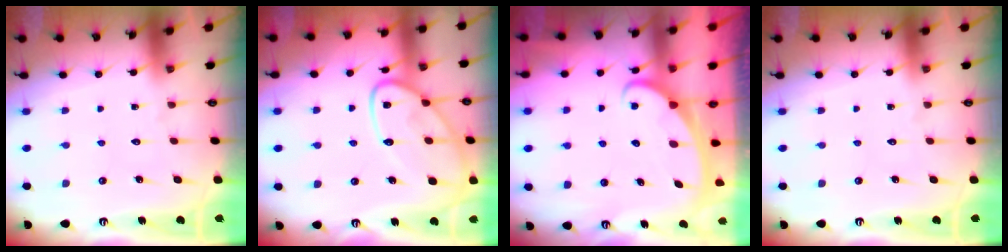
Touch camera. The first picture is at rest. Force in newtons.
{"total": 14.9, "press": 14.9, "slide": 1.3}
{"total": 2.5, "press": 2.5, "slide": 0.3}
{"total": 0.0}